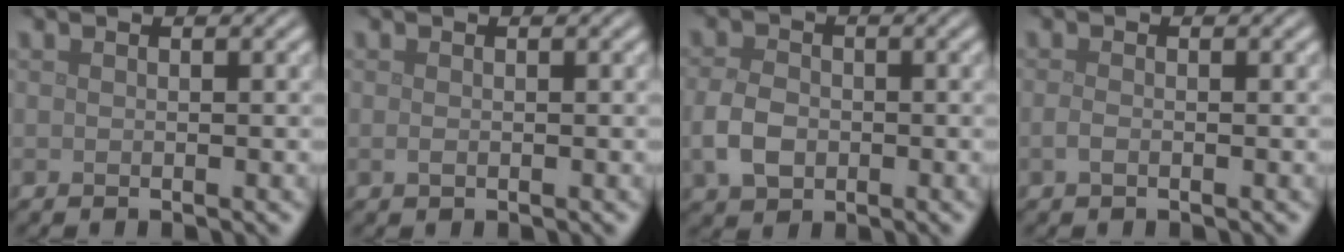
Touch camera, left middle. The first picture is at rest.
{"total": 0.6, "force": [-0.1, 0.4, 0.4], "torque": [-0.010, -0.002, -0.001]}
{"total": 3.7, "force": [-0.8, 2.8, 2.4], "torque": [-0.055, -0.004, -0.019]}
{"total": 0.9, "force": [-0.3, 0.4, 0.7], "torque": [-0.019, -0.002, -0.009]}